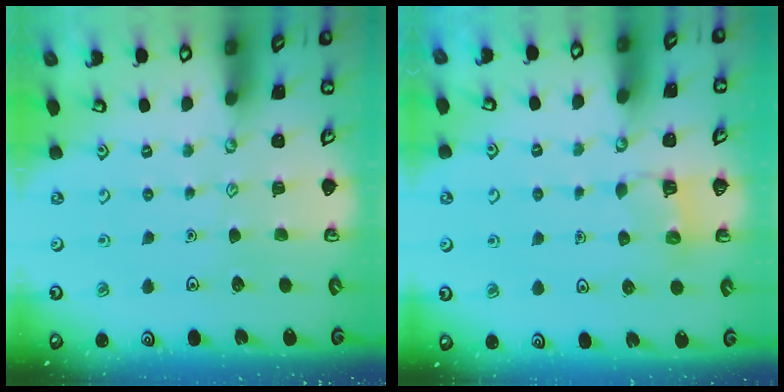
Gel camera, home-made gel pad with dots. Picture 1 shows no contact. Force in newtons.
{"total": 3.8, "press": 3.8, "slide": 0.3}